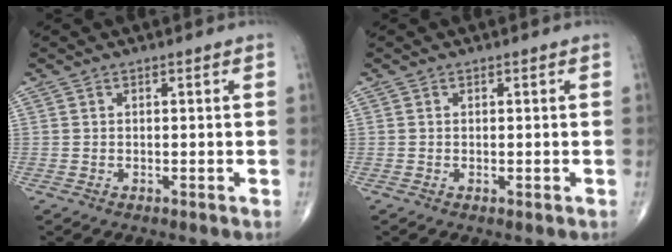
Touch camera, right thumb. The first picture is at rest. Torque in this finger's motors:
{"motor_torque": [-0.33, -0.02, 0.14, 0.05, -0.01]}